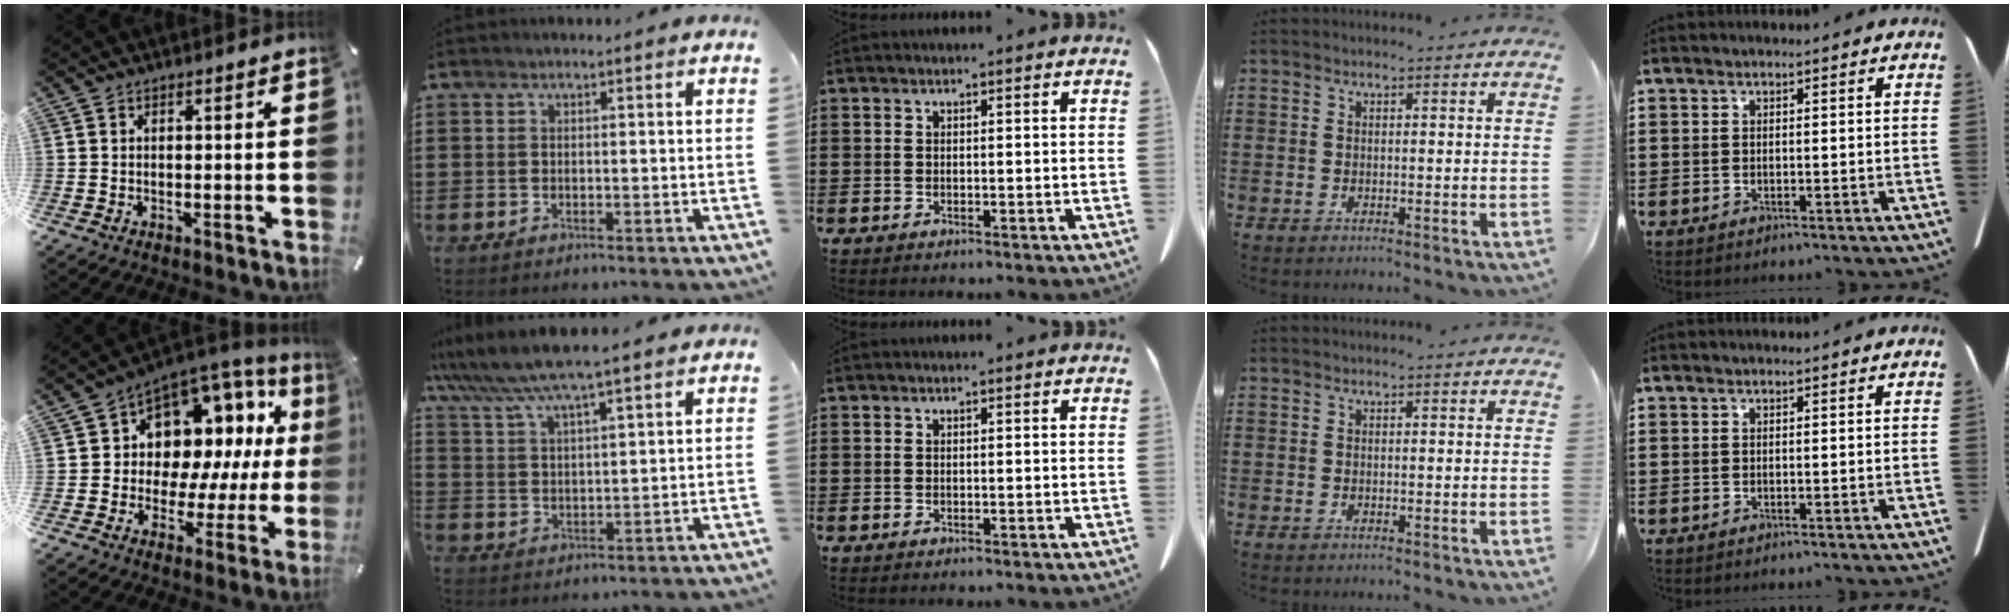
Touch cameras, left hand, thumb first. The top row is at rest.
{"thumb": {"total": 10.7, "force": [4.4, 8.8, 4.3], "torque": [-0.063, -0.063, 0.086]}, "index": {"total": 6.3, "force": [5.5, 0.6, 3.0], "torque": [-0.078, -0.019, 0.095]}}